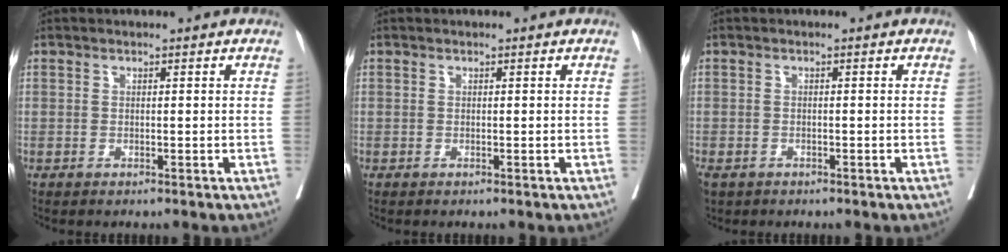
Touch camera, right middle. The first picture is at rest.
{"total": 0.0}
{"total": 2.6, "force": [-1.9, 1.2, 1.4], "torque": [-0.032, -0.004, -0.024]}